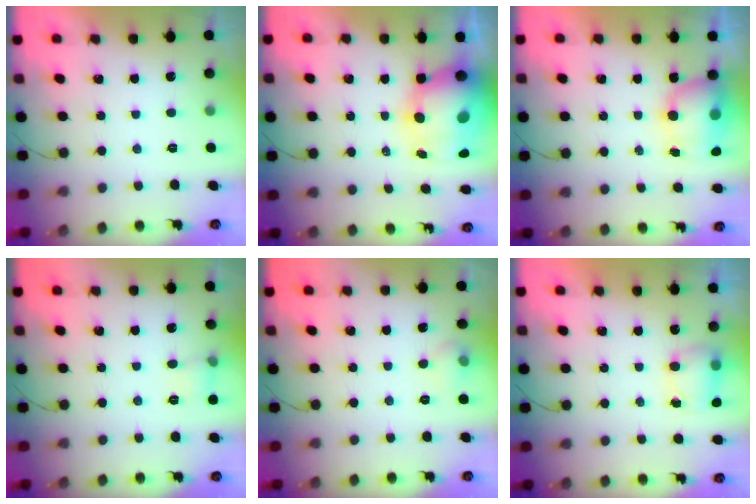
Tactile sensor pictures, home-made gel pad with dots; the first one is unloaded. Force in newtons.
{"total": 13.7, "press": 13.3, "slide": 3.3}
{"total": 7.5, "press": 7.4, "slide": 1.6}
{"total": 5.1, "press": 4.8, "slide": 1.6}
{"total": 5.1, "press": 4.6, "slide": 2.3}
{"total": 5.8, "press": 5.8, "slide": 0.6}